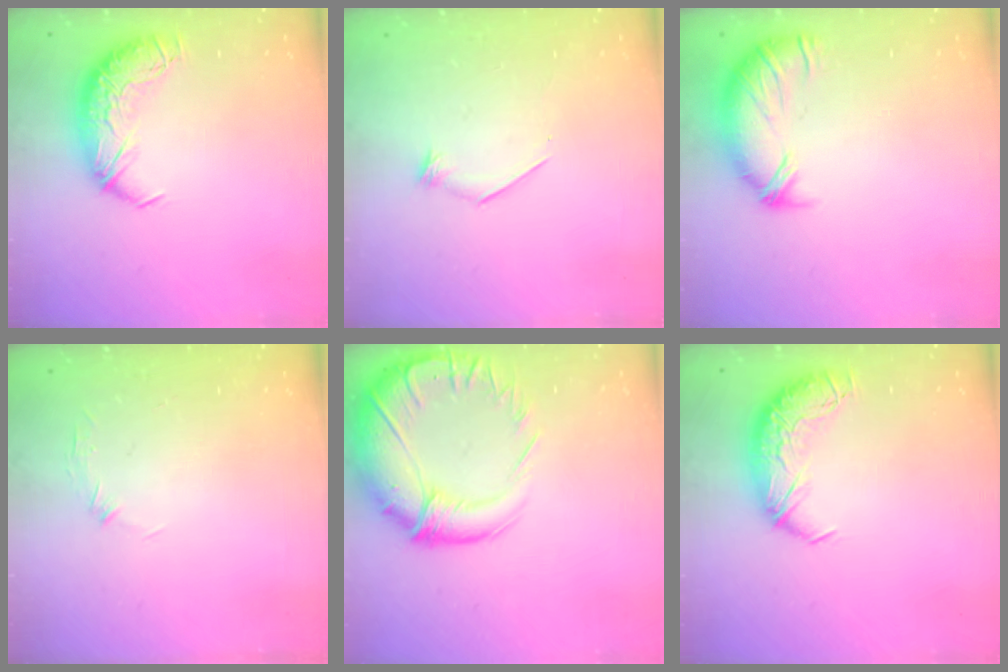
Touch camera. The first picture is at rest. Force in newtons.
{"total": 7.0, "press": 6.9, "slide": 0.7}
{"total": 4.5, "press": 4.0, "slide": 2.1}
{"total": 6.7, "press": 6.6, "slide": 1.0}
{"total": 8.8, "press": 7.2, "slide": 5.0}
{"total": 0.0}